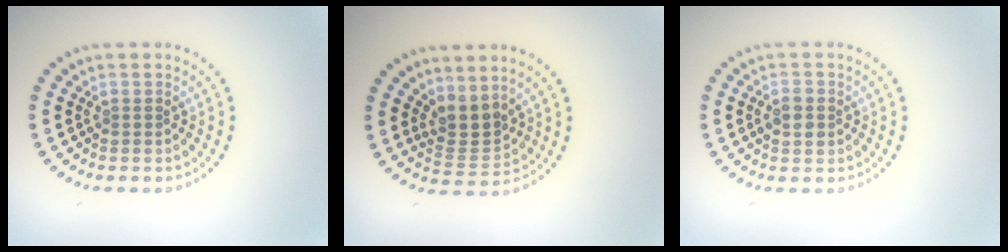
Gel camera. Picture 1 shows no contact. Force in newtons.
{"total": 2.8, "press": 2.1, "slide": 1.8}
{"total": 2.5, "press": 2.5, "slide": 0.2}